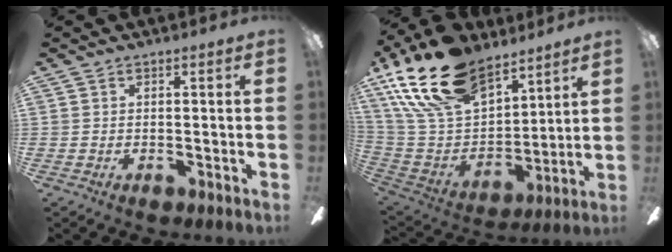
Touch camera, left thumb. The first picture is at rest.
{"total": 23.5, "force": [16.2, 11.8, 12.3], "torque": [-0.265, -0.091, 0.296]}